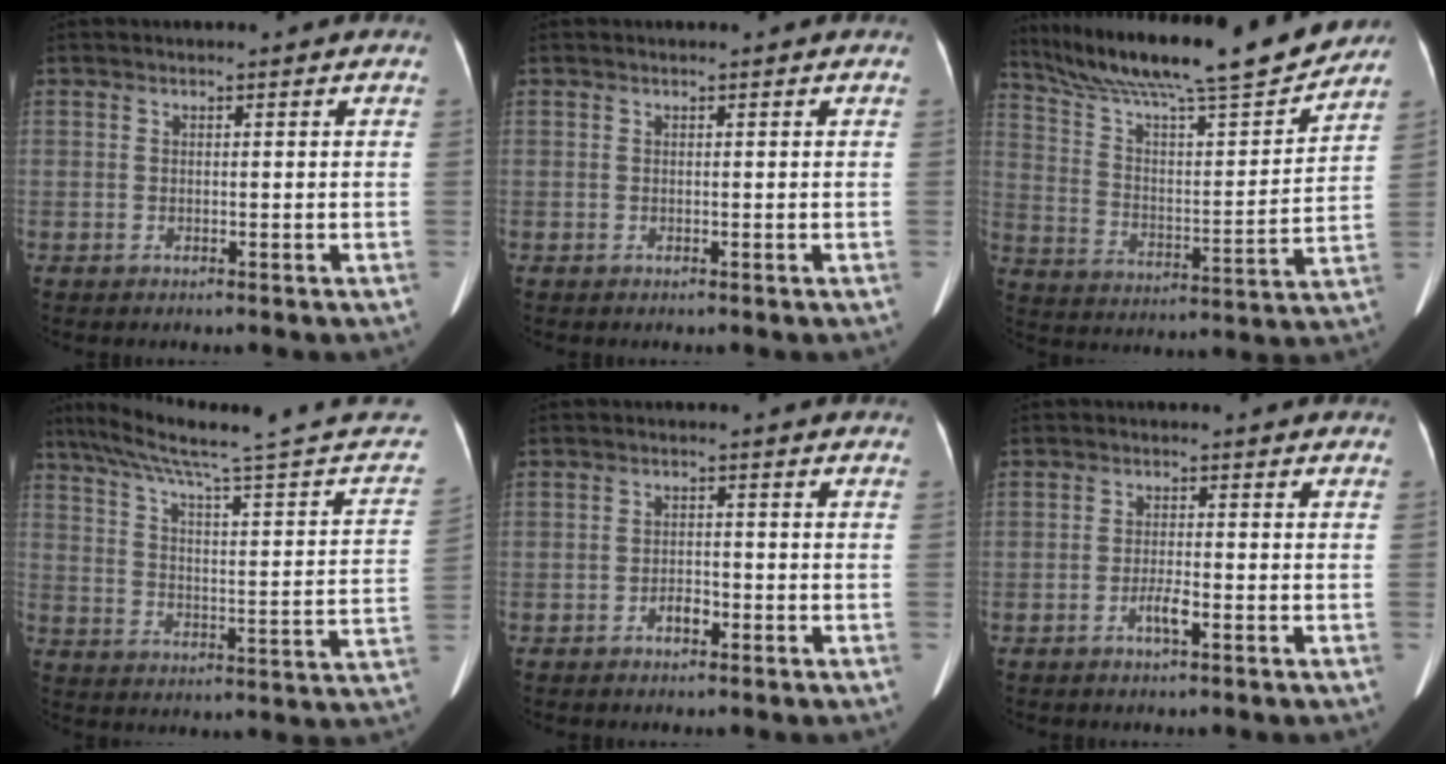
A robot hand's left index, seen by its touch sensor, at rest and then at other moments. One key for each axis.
{"total": 0.0}
{"total": 23.1, "fx": 20.0, "fy": 1.5, "fz": 11.4, "tx": -0.202, "ty": -0.004, "tz": 0.312}
{"total": 23.4, "fx": 20.8, "fy": -1.1, "fz": 10.7, "tx": -0.169, "ty": -0.056, "tz": 0.270}
{"total": 2.0, "fx": -1.1, "fy": 1.1, "fz": 1.2, "tx": -0.018, "ty": 0.004, "tz": -0.018}
{"total": 2.2, "fx": -1.1, "fy": 0.2, "fz": 1.9, "tx": -0.038, "ty": -0.001, "tz": -0.020}